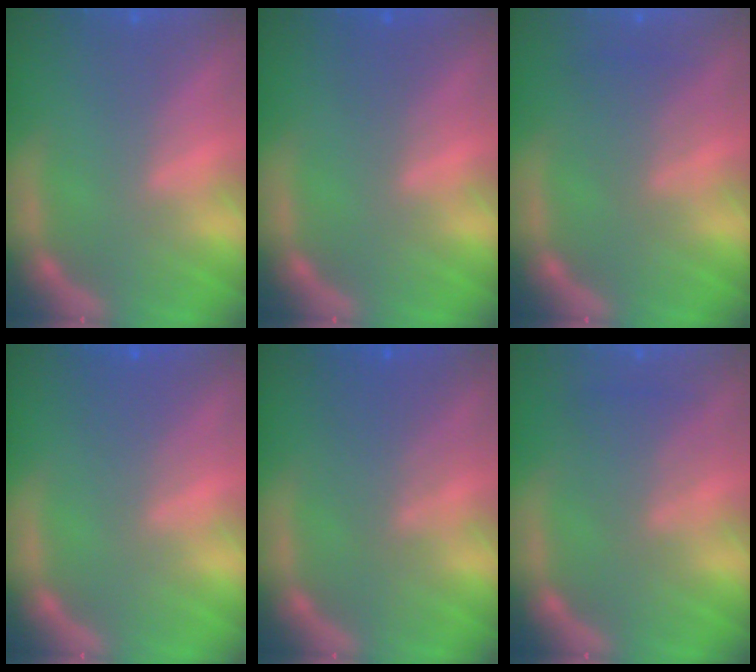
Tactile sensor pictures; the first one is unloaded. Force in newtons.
{"total": 1.5}
{"total": 2.5}
{"total": 2.5}
{"total": 3.5}
{"total": 3.0}